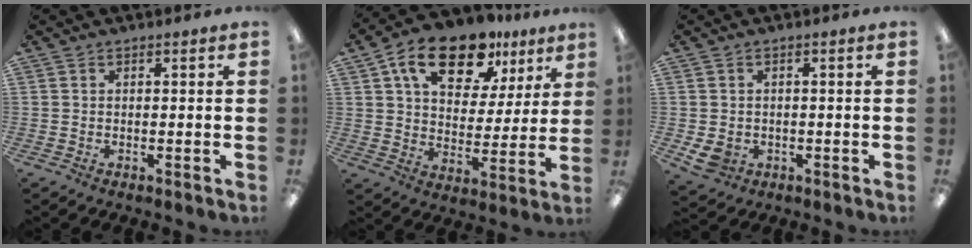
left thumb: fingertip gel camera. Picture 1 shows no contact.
{"total": 16.8, "force": [10.9, 9.0, 9.1], "torque": [-0.151, -0.048, 0.190]}
{"total": 3.9, "force": [-0.9, 3.3, 1.8], "torque": [-0.050, -0.001, -0.018]}